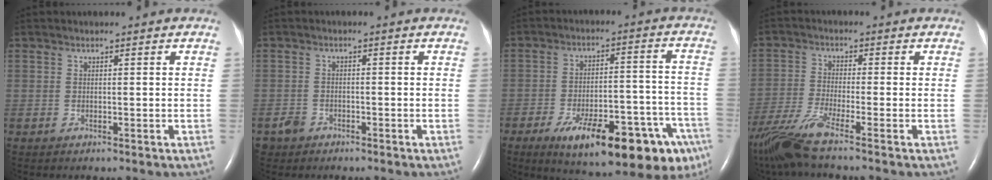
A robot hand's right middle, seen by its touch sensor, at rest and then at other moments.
{"total": 1.9, "force": [-1.3, 1.4, 0.2], "torque": [-0.012, 0.005, -0.023]}
{"total": 22.5, "force": [-13.3, 6.5, 16.9], "torque": [-0.160, 0.024, -0.182]}
{"total": 9.1, "force": [-6.9, -0.6, 5.9], "torque": [-0.126, -0.033, -0.133]}